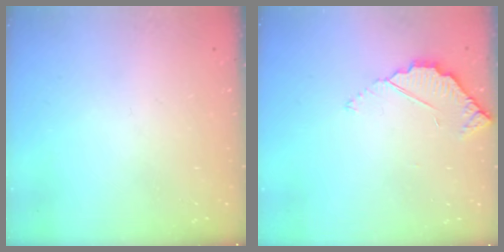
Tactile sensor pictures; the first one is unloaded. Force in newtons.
{"total": 3.0, "press": 3.0, "slide": 0.3}